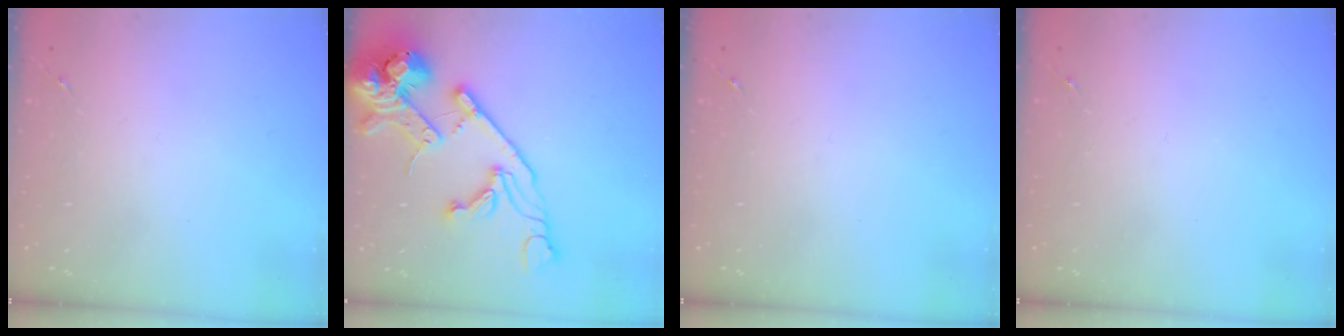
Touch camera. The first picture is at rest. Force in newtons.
{"total": 23.6, "press": 23.4, "slide": 3.5}
{"total": 0.0}
{"total": 0.0}